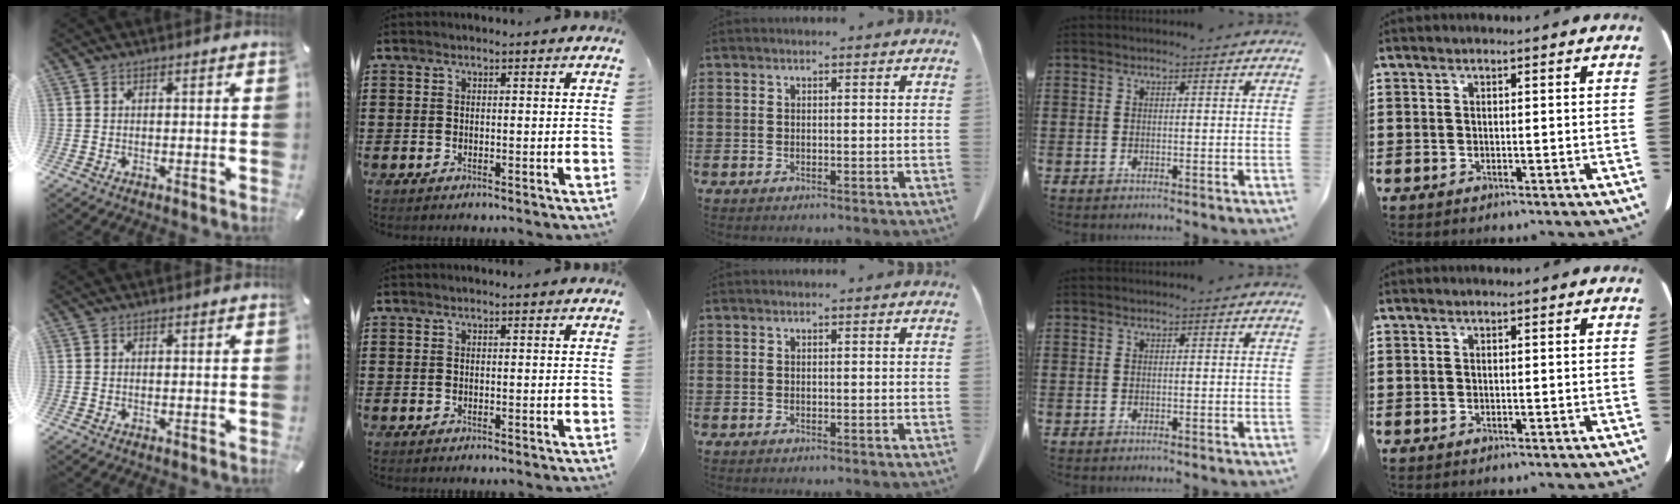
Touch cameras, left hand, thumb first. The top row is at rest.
{}